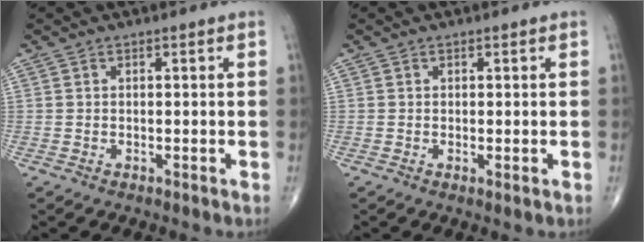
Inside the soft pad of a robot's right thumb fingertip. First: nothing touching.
{"total": 0.7, "force": [-0.1, 0.2, 0.7], "torque": [-0.016, -0.003, -0.003]}